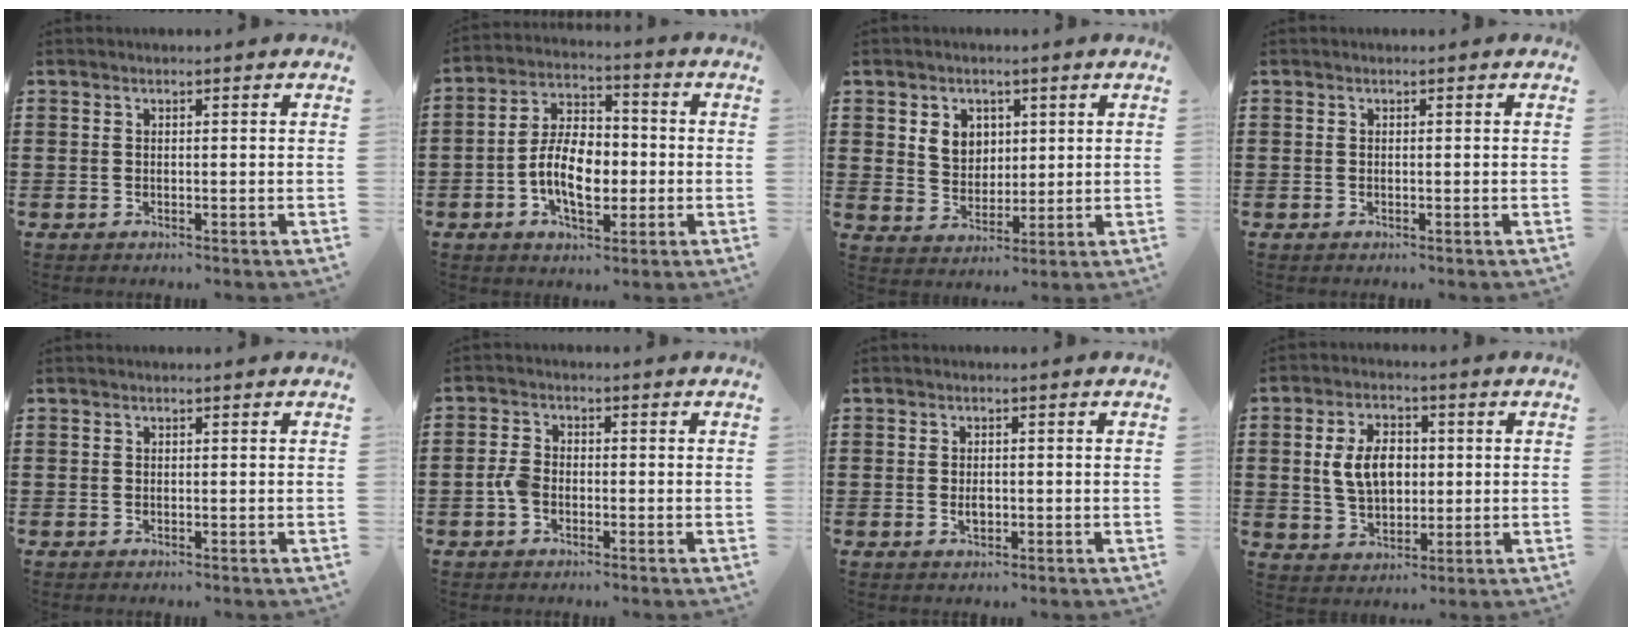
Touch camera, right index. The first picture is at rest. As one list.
[{"total": 8.8, "force": [-1.9, 5.0, 7.0], "torque": [-0.144, 0.006, -0.041]}, {"total": 4.9, "force": [1.9, 4.2, 1.7], "torque": [-0.043, 0.012, 0.032]}, {"total": 0.0}, {"total": 0.0}, {"total": 3.2, "force": [-1.0, 2.1, 2.1], "torque": [-0.062, -0.004, -0.025]}, {"total": 1.9, "force": [-0.2, 1.0, 1.6], "torque": [-0.030, 0.001, -0.004]}, {"total": 7.3, "force": [0.8, 4.8, 5.4], "torque": [-0.121, 0.009, 0.006]}]